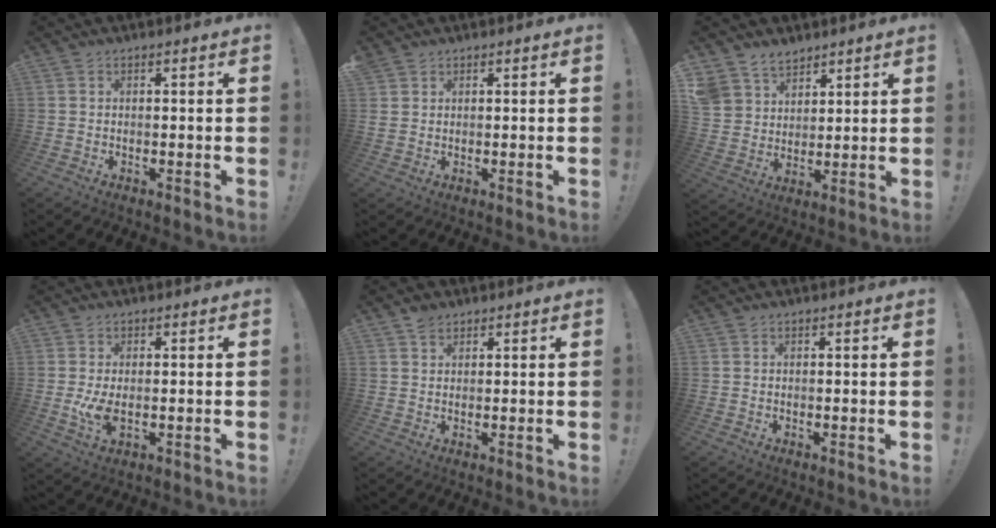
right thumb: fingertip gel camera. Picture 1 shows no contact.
{"total": 2.0, "force": [1.5, 1.3, 0.4], "torque": [-0.001, -0.007, 0.028]}
{"total": 8.5, "force": [6.6, 5.4, 0.8], "torque": [-0.027, -0.048, 0.136]}
{"total": 5.8, "force": [-0.6, 3.0, 4.9], "torque": [-0.081, -0.013, -0.013]}
{"total": 2.5, "force": [2.1, 1.3, 0.5], "torque": [0.006, -0.009, 0.037]}
{"total": 0.0}